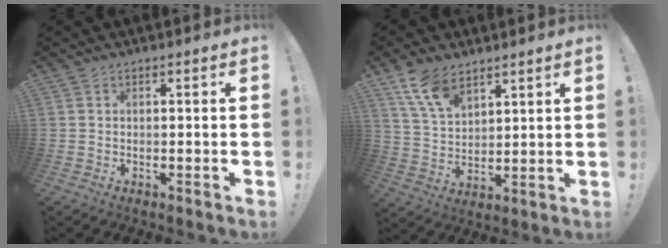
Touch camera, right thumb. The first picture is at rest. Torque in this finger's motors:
{"motor_torque": [0.43, 0.78, 0.00, 0.02, 0.01]}